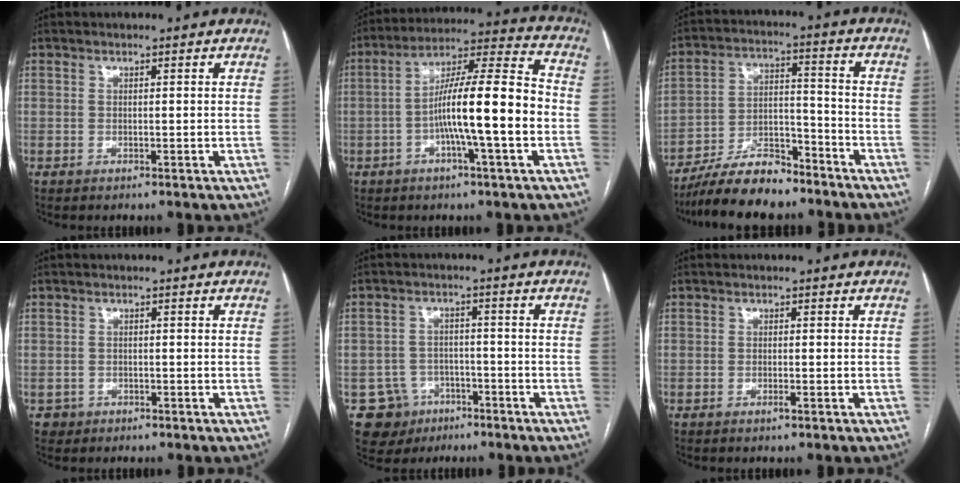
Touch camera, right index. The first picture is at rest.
{"total": 14.8, "force": [-3.1, 0.6, 14.5], "torque": [-0.244, 0.017, -0.055]}
{"total": 12.0, "force": [-10.2, 3.2, 5.4], "torque": [-0.093, 0.009, -0.183]}
{"total": 1.7, "force": [-0.9, 1.5, -0.2], "torque": [0.001, 0.008, -0.016]}
{"total": 6.7, "force": [-3.3, 5.9, 0.5], "torque": [-0.007, 0.009, -0.044]}
{"total": 0.7, "force": [-0.4, -0.1, 0.6], "torque": [-0.014, -0.001, -0.006]}